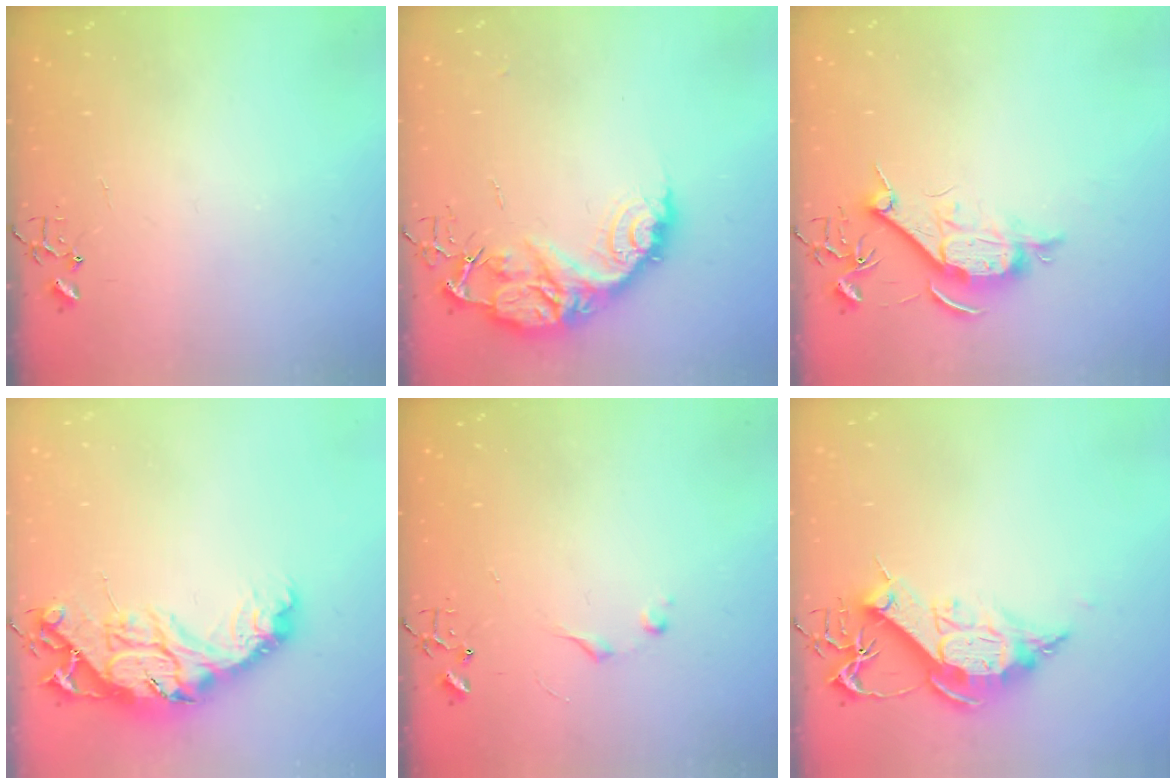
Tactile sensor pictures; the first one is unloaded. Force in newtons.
{"total": 16.1, "press": 16.0, "slide": 1.5}
{"total": 9.3, "press": 9.2, "slide": 1.1}
{"total": 18.3, "press": 18.3, "slide": 1.4}
{"total": 5.2, "press": 5.1, "slide": 0.7}
{"total": 13.0, "press": 13.0, "slide": 1.1}